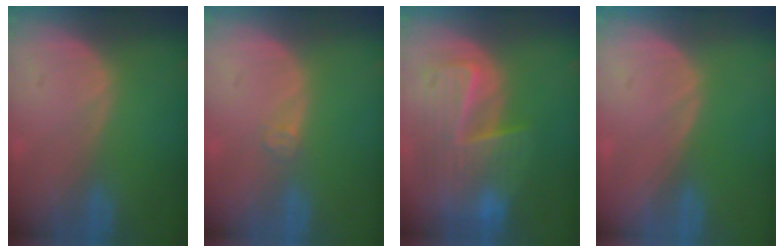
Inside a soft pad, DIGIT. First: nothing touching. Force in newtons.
{"total": 1.5, "press": 1.2, "slide": 0.9}
{"total": 10.2, "press": 8.8, "slide": 5.0}
{"total": 0.0}